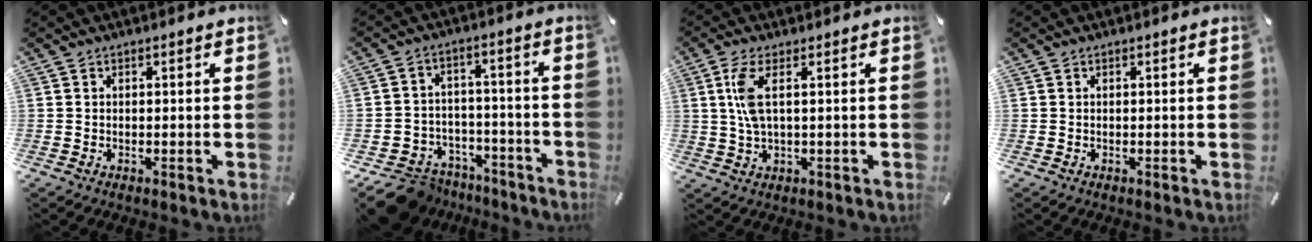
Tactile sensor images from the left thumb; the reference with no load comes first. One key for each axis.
{"total": 9.0, "fx": -6.8, "fy": 5.5, "fz": 2.0, "tx": -0.033, "ty": 0.044, "tz": -0.123}
{"total": 6.1, "fx": 1.2, "fy": 1.9, "fz": 5.6, "tx": -0.127, "ty": -0.002, "tz": 0.018}
{"total": 0.0}